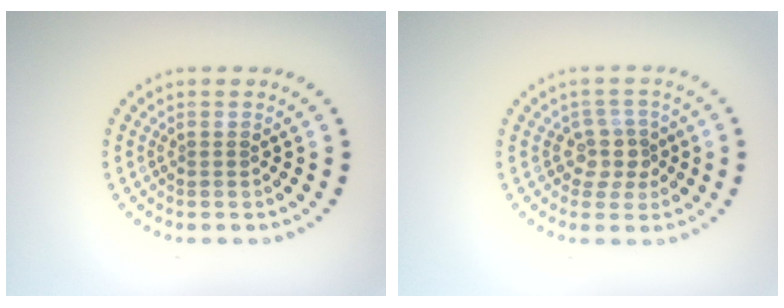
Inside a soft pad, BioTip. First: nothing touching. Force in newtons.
{"total": 2.3, "press": 1.9, "slide": 1.3}